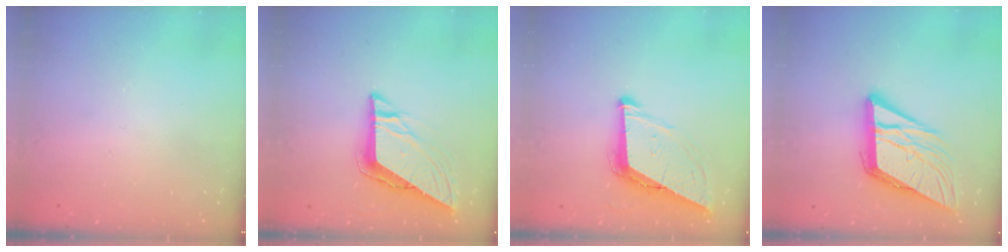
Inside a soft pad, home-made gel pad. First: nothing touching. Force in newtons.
{"total": 8.7, "press": 8.6, "slide": 0.7}
{"total": 8.7, "press": 8.4, "slide": 2.4}
{"total": 15.2, "press": 15.0, "slide": 2.6}